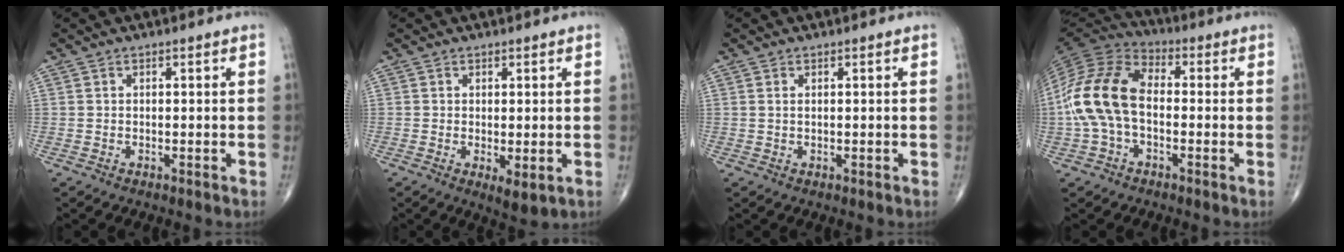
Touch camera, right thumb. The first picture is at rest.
{"total": 3.6, "force": [-0.6, 1.3, 3.3], "torque": [-0.049, -0.013, -0.004]}
{"total": 0.7, "force": [0.2, 0.3, 0.5], "torque": [-0.015, 0.004, 0.006]}
{"total": 15.3, "force": [-1.3, 9.5, 12.0], "torque": [-0.246, 0.036, -0.035]}